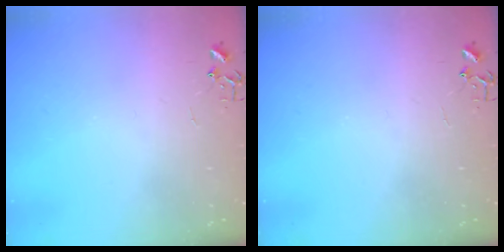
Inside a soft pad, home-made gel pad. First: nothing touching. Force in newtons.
{"total": 0.0}